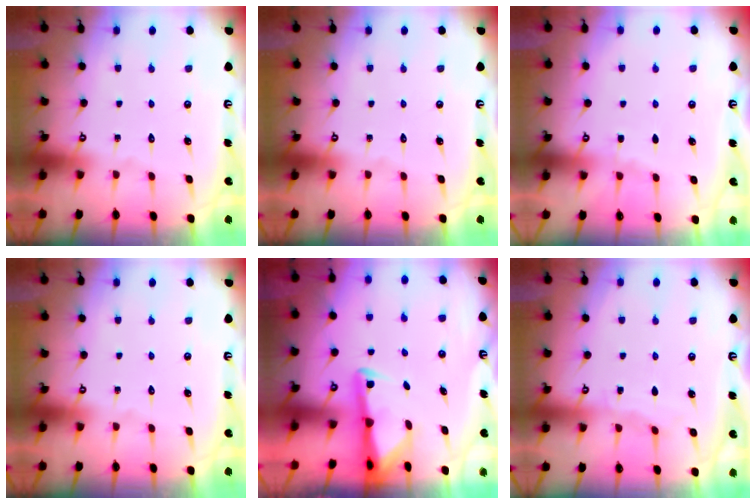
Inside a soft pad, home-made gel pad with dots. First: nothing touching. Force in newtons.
{"total": 0.0}
{"total": 2.7, "press": 2.7, "slide": 0.4}
{"total": 0.0}
{"total": 3.0, "press": 2.9, "slide": 0.6}
{"total": 2.7, "press": 2.7, "slide": 0.4}